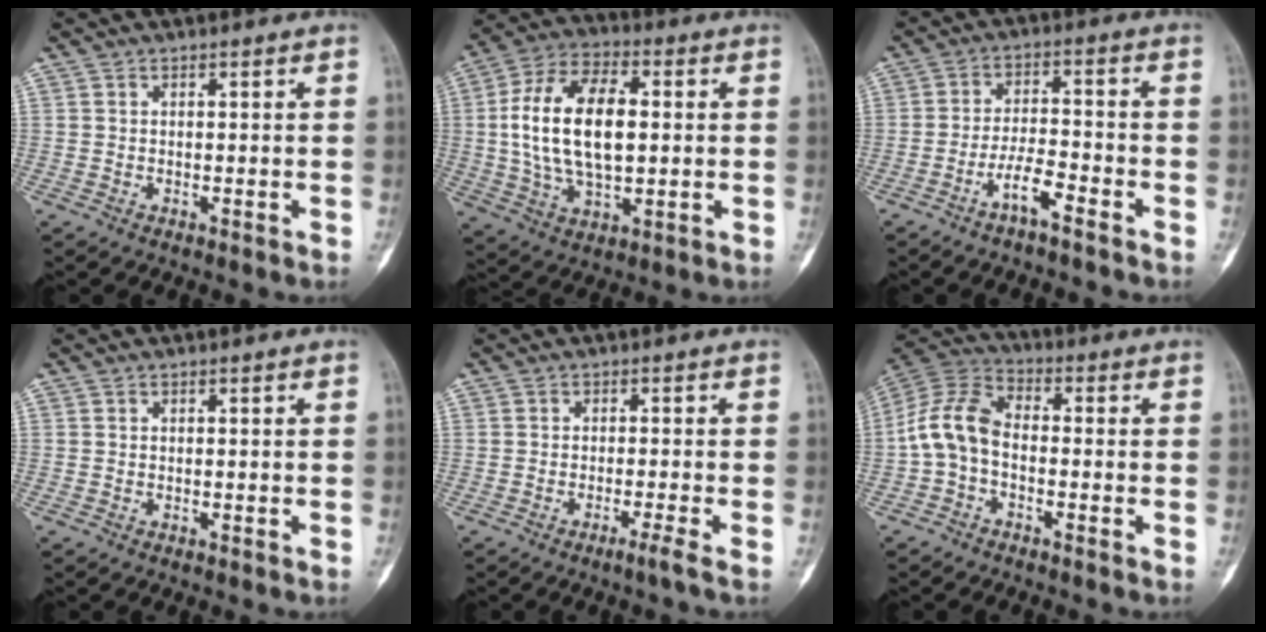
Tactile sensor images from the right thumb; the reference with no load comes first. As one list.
[{"total": 18.1, "force": [1.4, 9.8, 15.2], "torque": [-0.278, 0.012, 0.025]}, {"total": 5.7, "force": [-3.9, 1.3, 4.0], "torque": [-0.082, 0.034, -0.071]}, {"total": 0.0}, {"total": 2.2, "force": [-1.4, -0.8, 1.5], "torque": [-0.037, 0.002, -0.029]}, {"total": 9.6, "force": [-1.7, 6.1, 7.2], "torque": [-0.145, 0.033, -0.048]}]